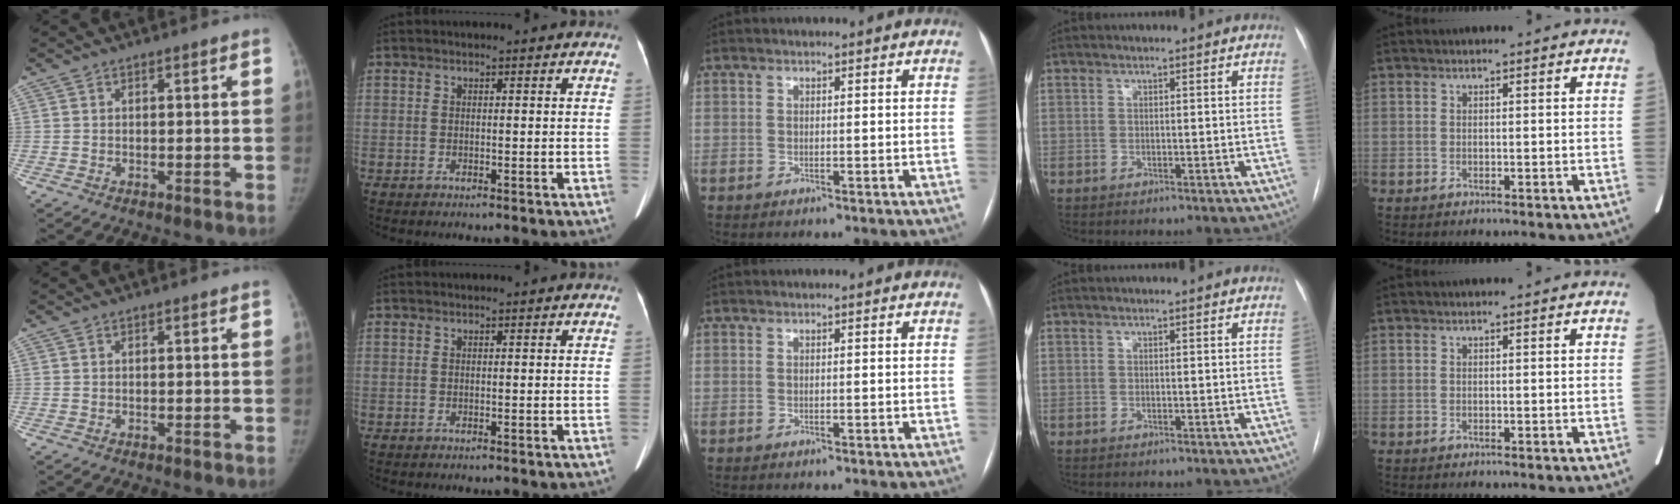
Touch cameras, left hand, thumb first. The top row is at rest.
{}